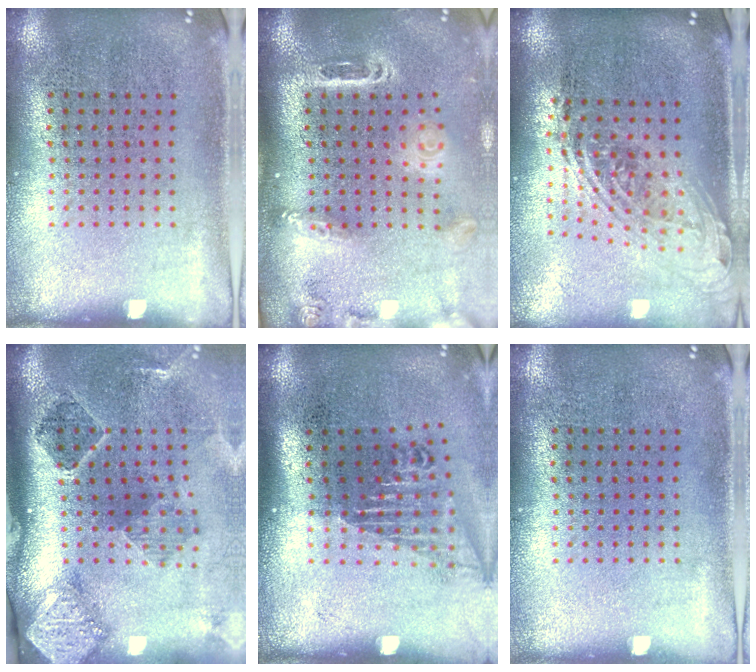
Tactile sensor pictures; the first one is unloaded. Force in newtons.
{"total": 2.6, "press": 1.9, "slide": 1.8}
{"total": 2.1, "press": 1.5, "slide": 1.4}
{"total": 2.8, "press": 1.9, "slide": 2.2}
{"total": 1.7, "press": 1.3, "slide": 1.2}
{"total": 0.0}